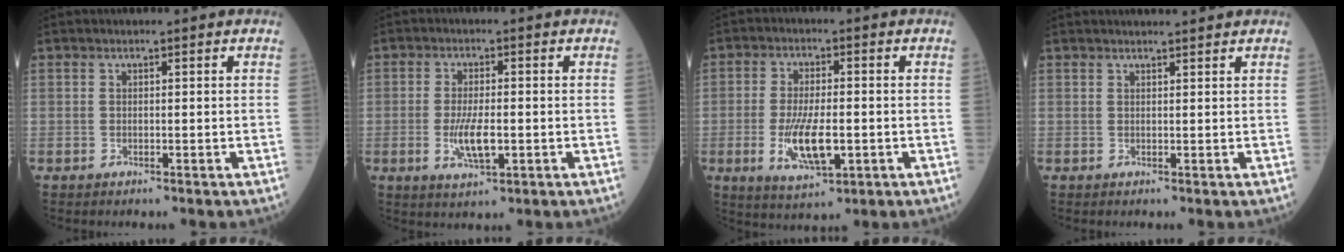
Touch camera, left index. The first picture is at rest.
{"total": 5.5, "force": [-1.3, 1.6, 5.1], "torque": [-0.106, -0.008, -0.020]}
{"total": 8.5, "force": [-2.2, 2.8, 7.8], "torque": [-0.156, -0.014, -0.032]}
{"total": 3.1, "force": [3.0, -0.1, 0.9], "torque": [-0.011, 0.016, 0.039]}